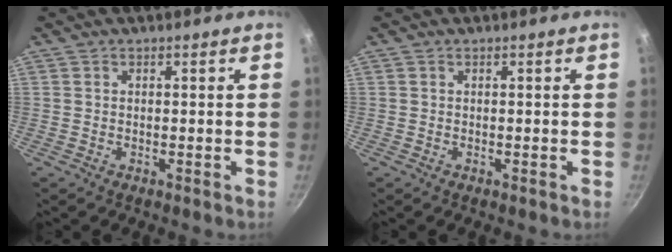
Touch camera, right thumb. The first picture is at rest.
{"total": 0.0}